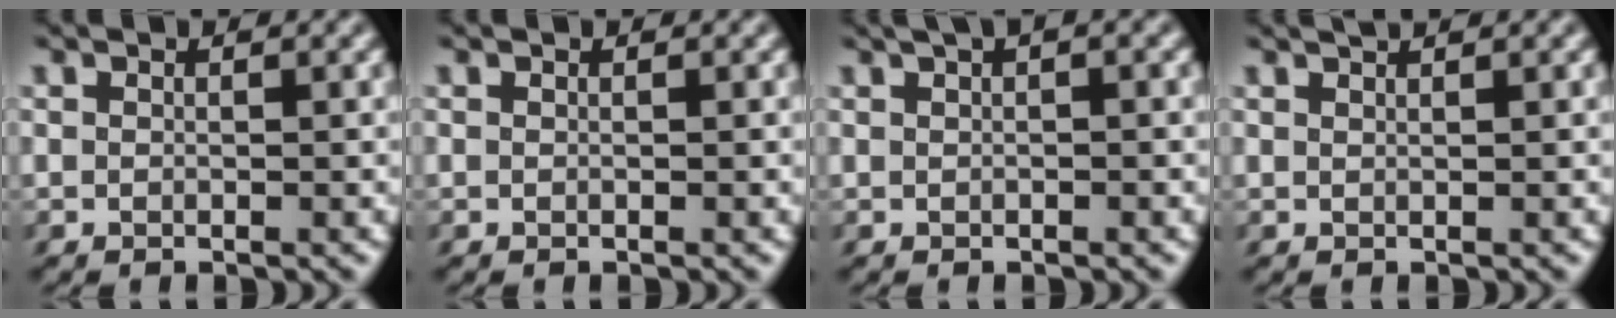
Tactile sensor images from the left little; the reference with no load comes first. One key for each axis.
{"total": 0.0}
{"total": 5.1, "fx": 2.8, "fy": 2.5, "fz": 3.5, "tx": -0.050, "ty": 0.044, "tz": 0.023}
{"total": 1.3, "fx": 1.2, "fy": 0.1, "fz": 0.6, "tx": 0.000, "ty": 0.009, "tz": 0.010}